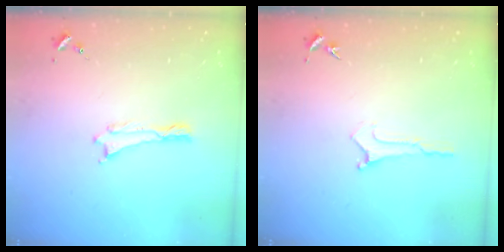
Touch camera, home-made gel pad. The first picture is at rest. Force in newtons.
{"total": 0.0}